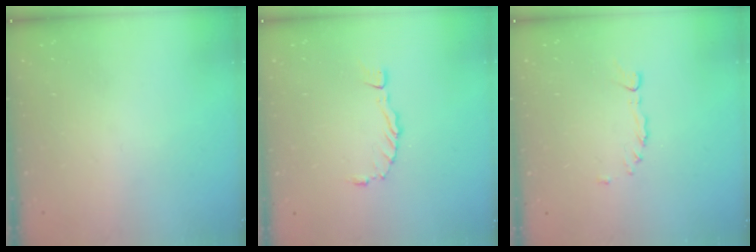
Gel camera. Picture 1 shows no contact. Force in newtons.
{"total": 0.0}
{"total": 2.3, "press": 2.2, "slide": 0.7}